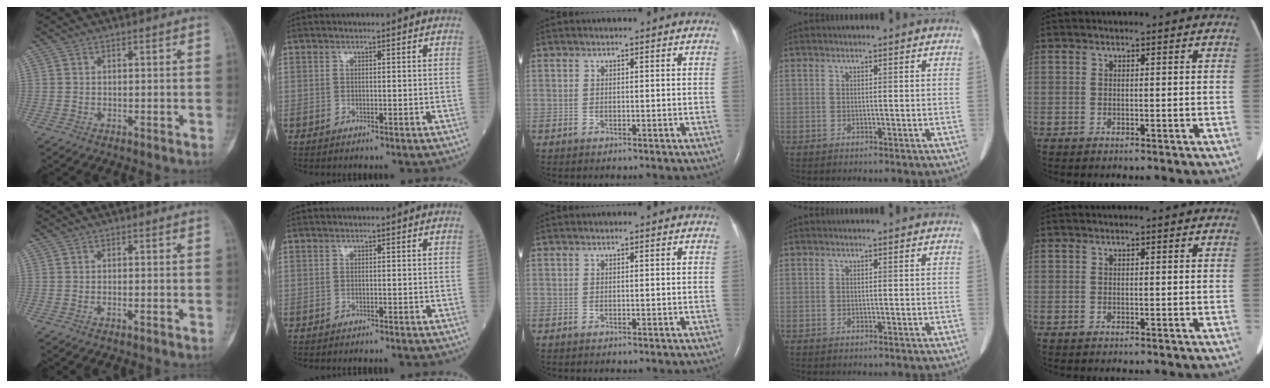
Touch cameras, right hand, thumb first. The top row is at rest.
{"thumb": {"total": 0.6, "force": [-0.4, 0.1, 0.5], "torque": [-0.014, 0.007, -0.005]}, "index": {"total": 1.3, "force": [-1.2, -0.2, 0.4], "torque": [-0.006, 0.002, -0.016]}}